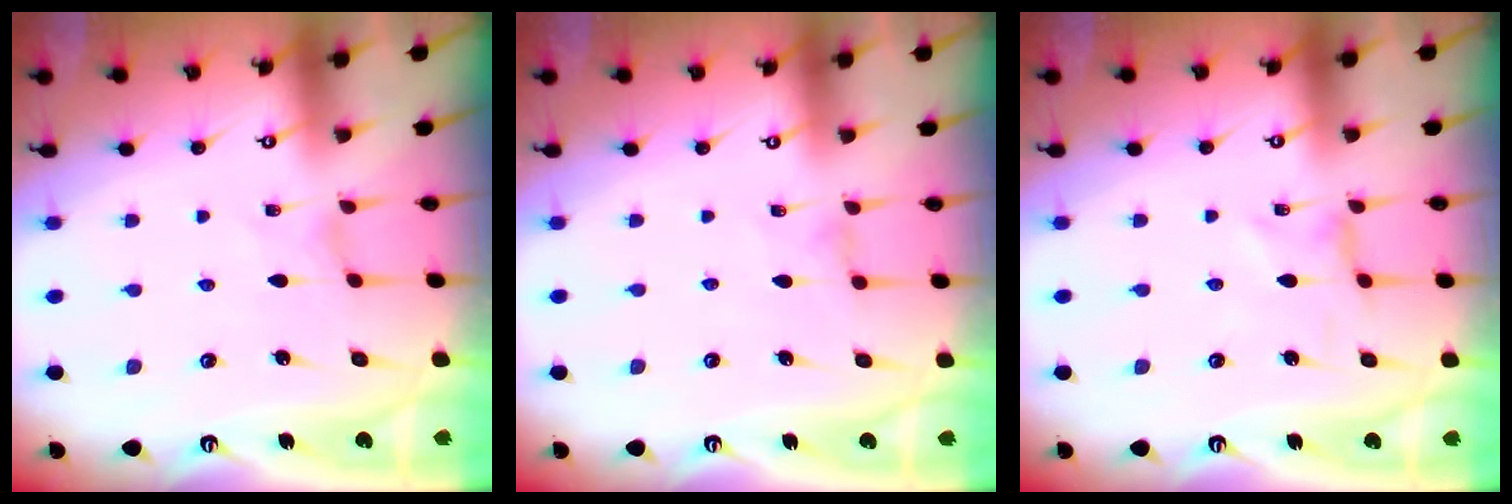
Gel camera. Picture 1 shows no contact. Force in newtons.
{"total": 0.0}
{"total": 0.0}